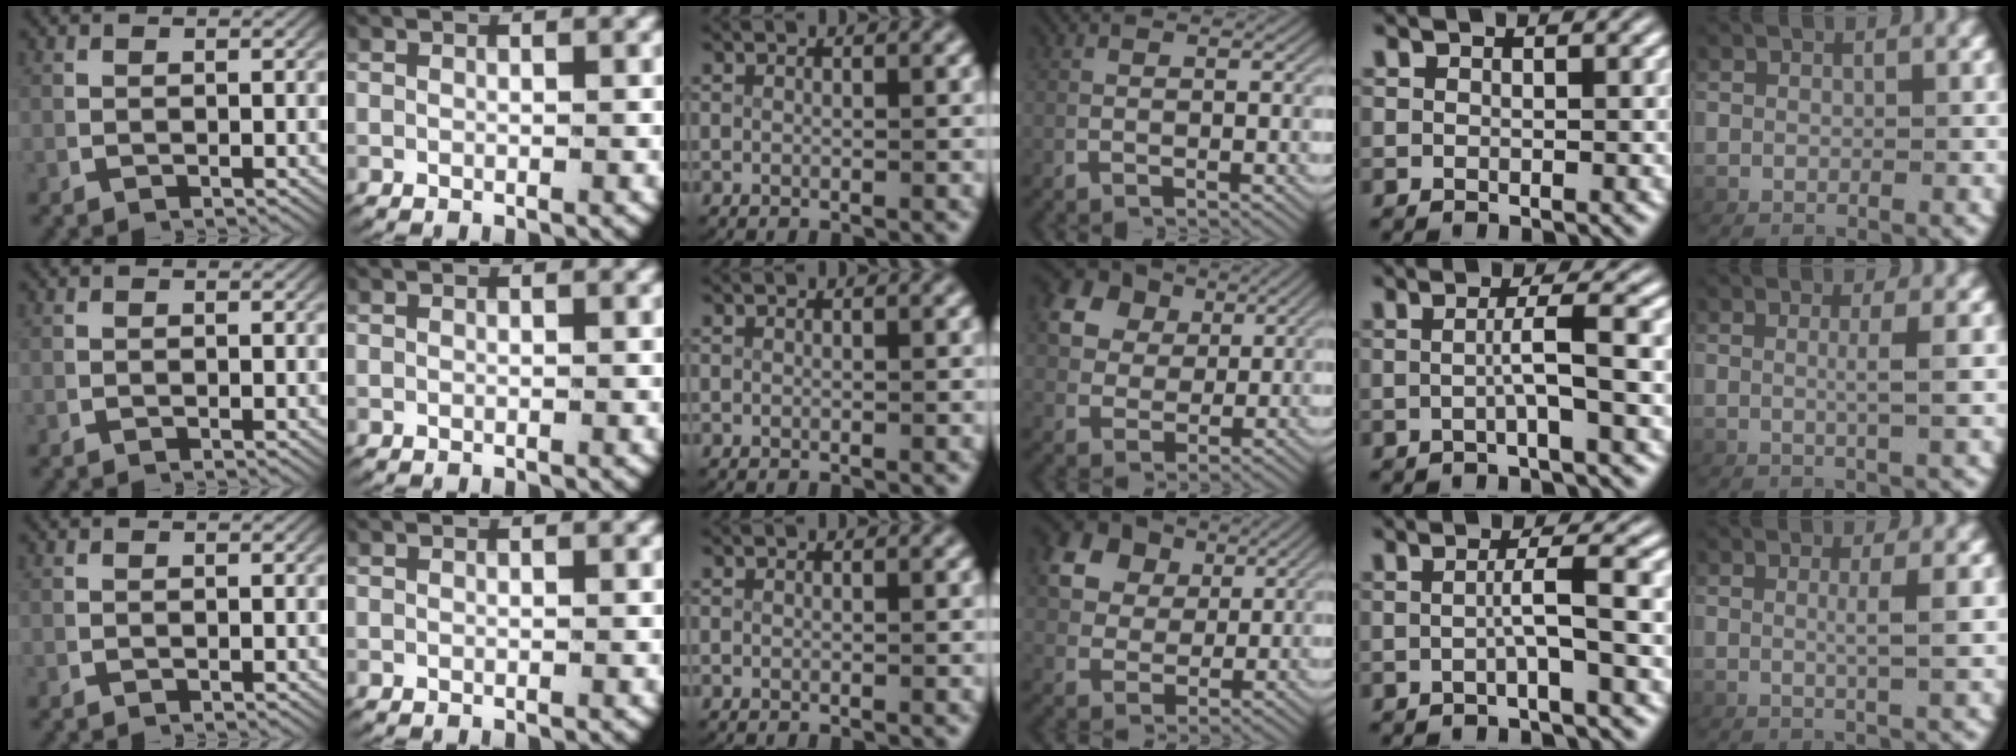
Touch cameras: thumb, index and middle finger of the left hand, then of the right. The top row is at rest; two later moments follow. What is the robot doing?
{"motion": "lift_and_place", "object": "card"}